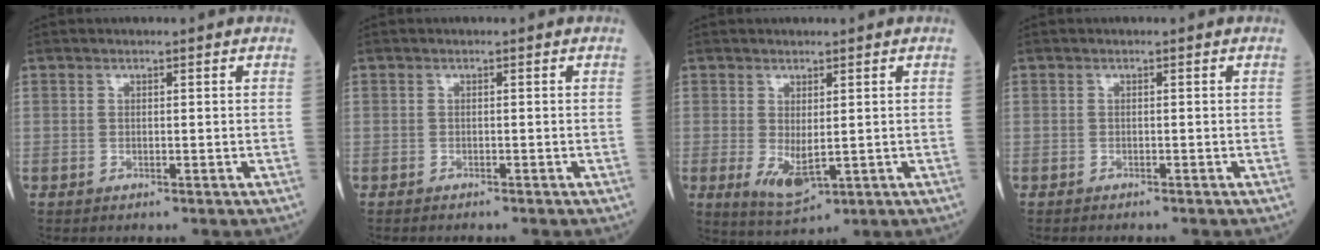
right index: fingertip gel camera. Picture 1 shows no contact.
{"total": 1.3, "force": [-1.1, 0.2, 0.5], "torque": [-0.009, -0.002, -0.014]}
{"total": 4.6, "force": [-0.8, 1.8, 4.2], "torque": [-0.079, -0.014, -0.004]}
{"total": 1.2, "force": [-1.0, 0.2, 0.4], "torque": [-0.008, -0.002, -0.013]}